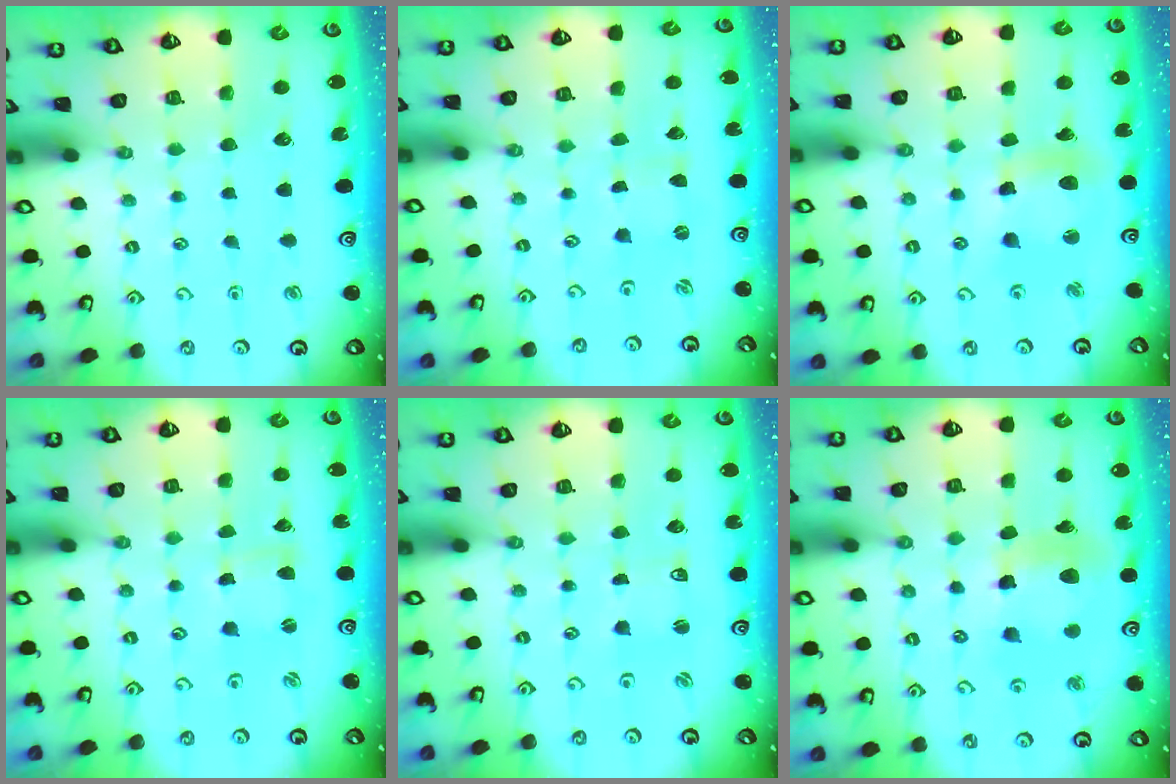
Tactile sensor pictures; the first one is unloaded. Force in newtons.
{"total": 0.0}
{"total": 11.1, "press": 10.8, "slide": 2.2}
{"total": 2.1, "press": 2.1, "slide": 0.2}
{"total": 2.0, "press": 2.0, "slide": 0.3}
{"total": 11.6, "press": 11.5, "slide": 1.2}